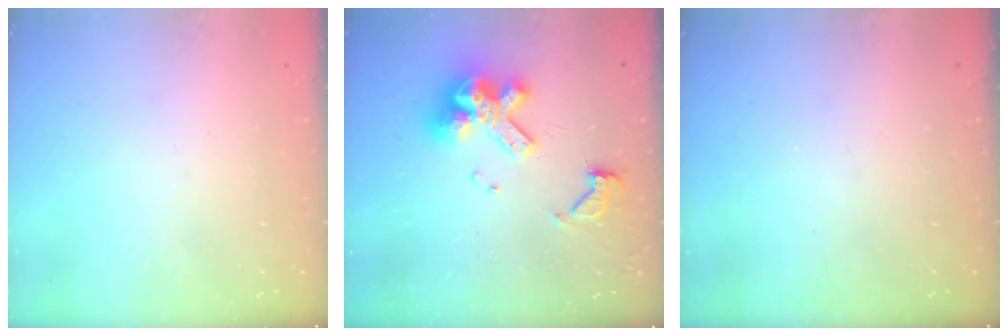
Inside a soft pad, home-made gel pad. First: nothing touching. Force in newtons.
{"total": 13.8, "press": 13.7, "slide": 1.6}
{"total": 0.0}